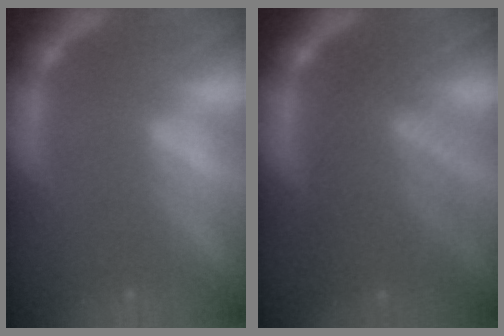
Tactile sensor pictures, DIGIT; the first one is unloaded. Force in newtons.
{"total": 8.0}